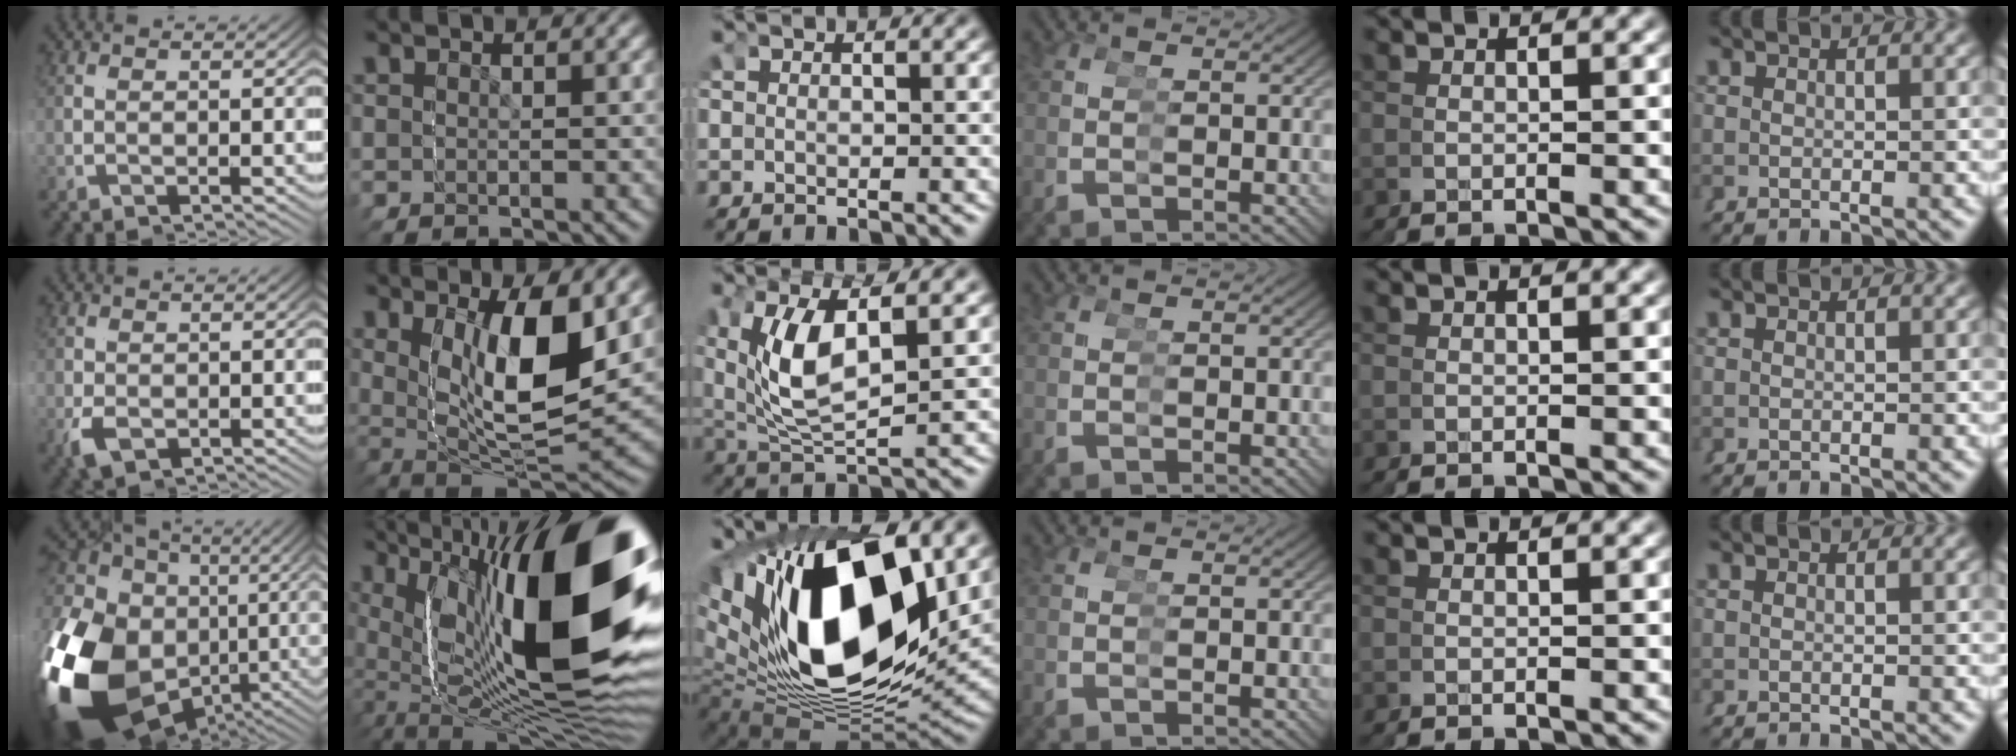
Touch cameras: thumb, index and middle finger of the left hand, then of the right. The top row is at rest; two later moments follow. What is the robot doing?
{"motion": "grasp_and_lifting", "object": "markers"}